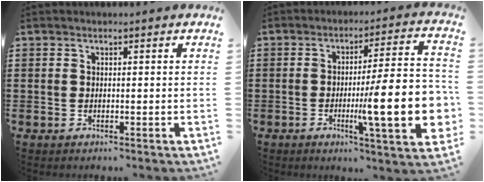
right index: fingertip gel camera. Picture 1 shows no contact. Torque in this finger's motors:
{"motor_torque": [1.60, -0.54, 1.05, 0.21]}